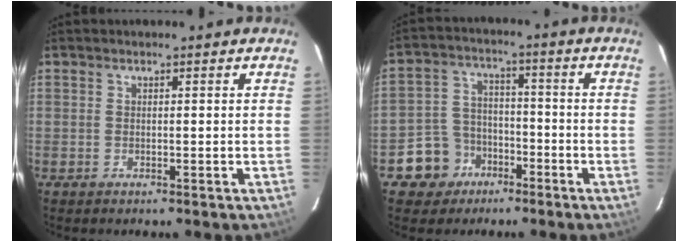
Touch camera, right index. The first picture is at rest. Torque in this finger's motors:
{"motor_torque": [-0.02, -0.26, -0.55, -0.21]}